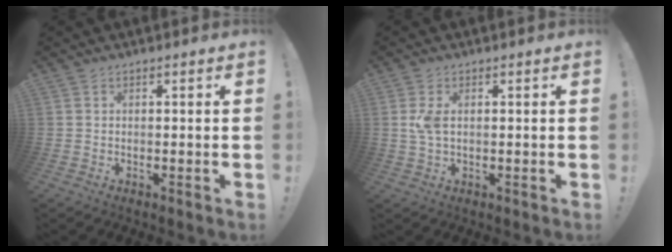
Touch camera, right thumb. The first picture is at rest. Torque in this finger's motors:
{"motor_torque": [-0.82, 0.31, 0.91, -0.20, 0.00]}